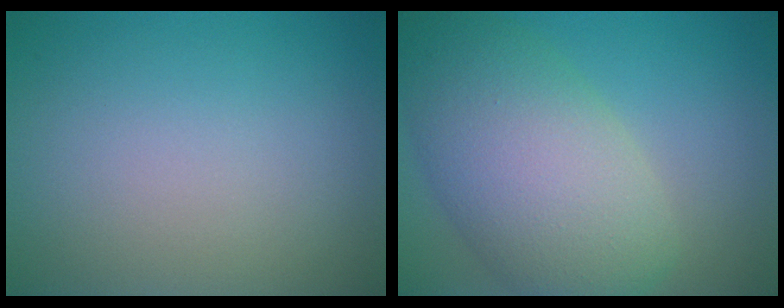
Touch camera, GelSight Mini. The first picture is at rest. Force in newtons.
{"total": 9.4, "press": 9.4, "slide": 0.5}